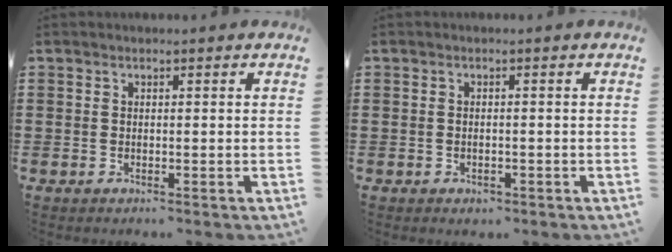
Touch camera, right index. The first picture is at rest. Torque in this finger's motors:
{"motor_torque": [0.54, 0.52, 0.11, 0.00]}